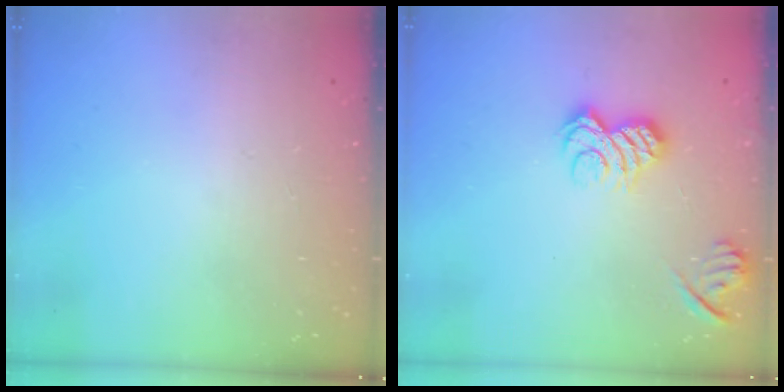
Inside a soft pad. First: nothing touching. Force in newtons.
{"total": 9.3, "press": 9.3, "slide": 0.3}